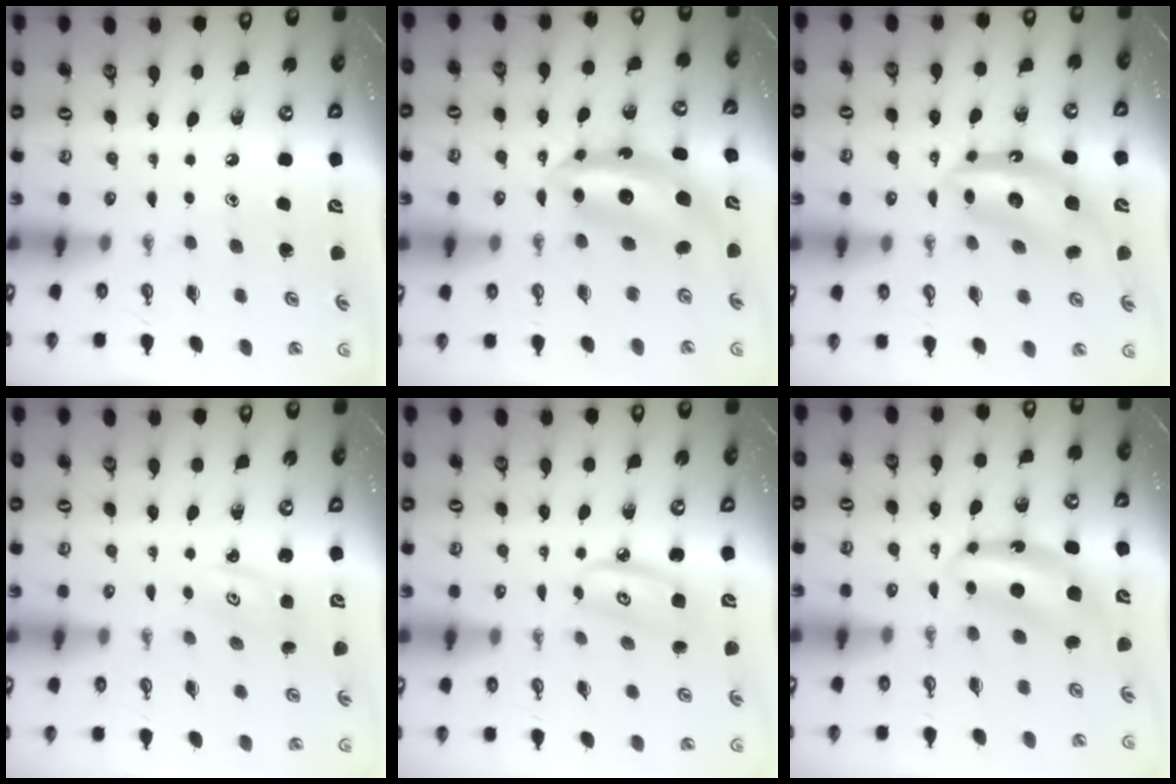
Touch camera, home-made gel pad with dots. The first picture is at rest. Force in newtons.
{"total": 7.9, "press": 7.8, "slide": 0.6}
{"total": 11.0, "press": 10.9, "slide": 1.1}
{"total": 1.8, "press": 1.8, "slide": 0.3}
{"total": 6.0, "press": 6.0, "slide": 0.5}
{"total": 7.8, "press": 7.8, "slide": 0.4}